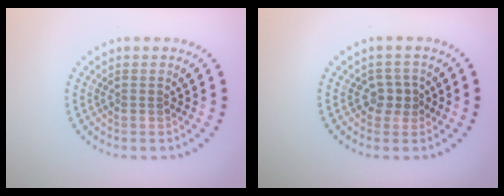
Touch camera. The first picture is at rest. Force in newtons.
{"total": 1.8, "press": 1.7, "slide": 0.7}